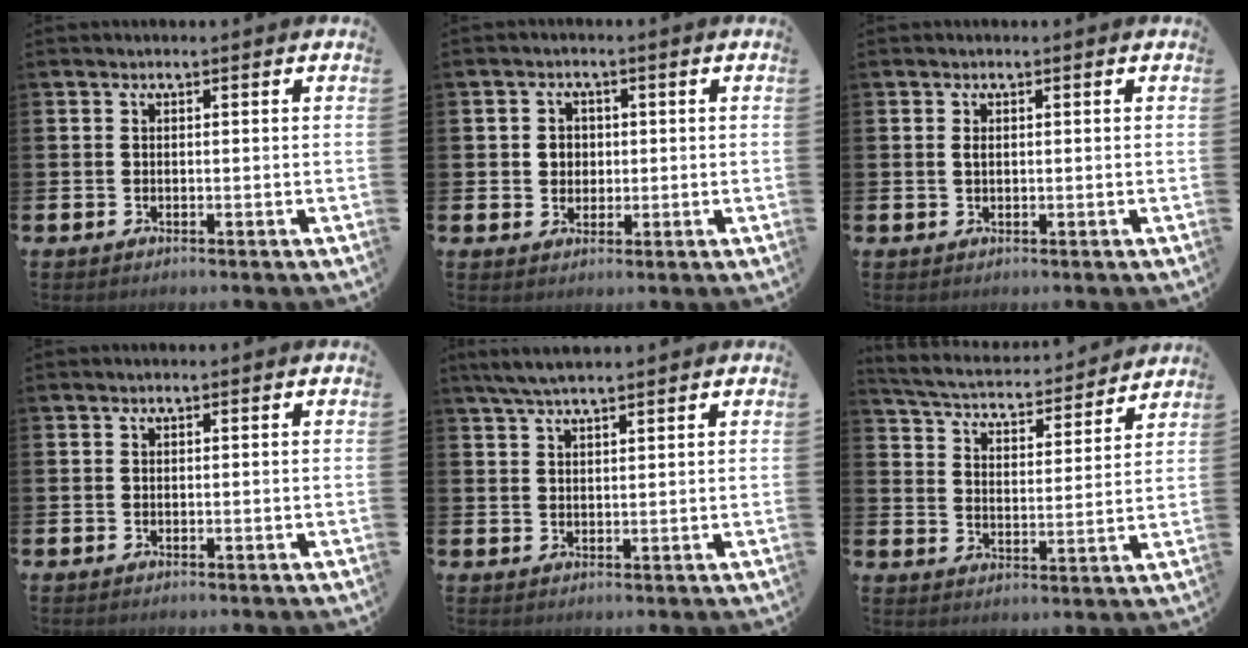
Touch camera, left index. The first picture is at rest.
{"total": 2.6, "force": [0.7, 2.5, 0.6], "torque": [-0.005, 0.005, 0.005]}
{"total": 0.7, "force": [0.2, 0.4, 0.6], "torque": [0.004, -0.003, -0.001]}
{"total": 0.0}
{"total": 4.3, "force": [3.8, 0.7, 2.0], "torque": [-0.042, -0.005, 0.068]}
{"total": 4.7, "force": [4.5, 1.0, 1.0], "torque": [-0.048, -0.042, 0.071]}